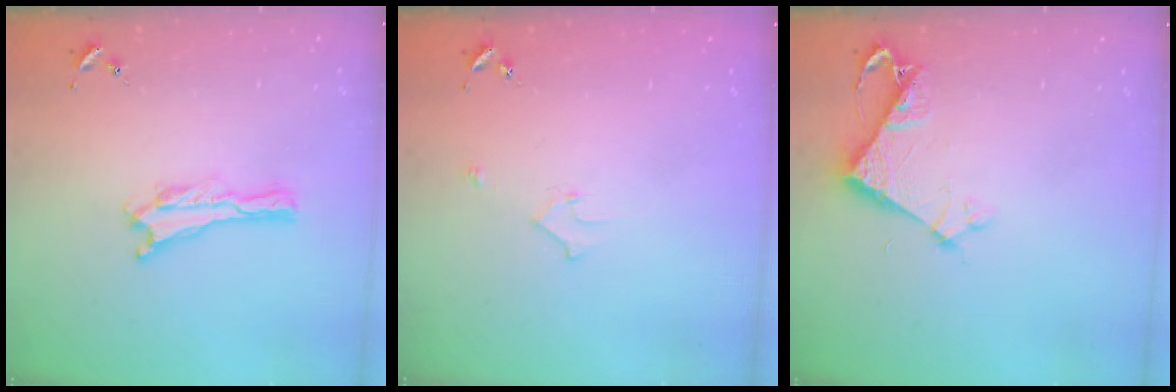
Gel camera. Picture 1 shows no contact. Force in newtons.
{"total": 2.2, "press": 2.2, "slide": 0.2}
{"total": 5.1, "press": 5.1, "slide": 0.4}